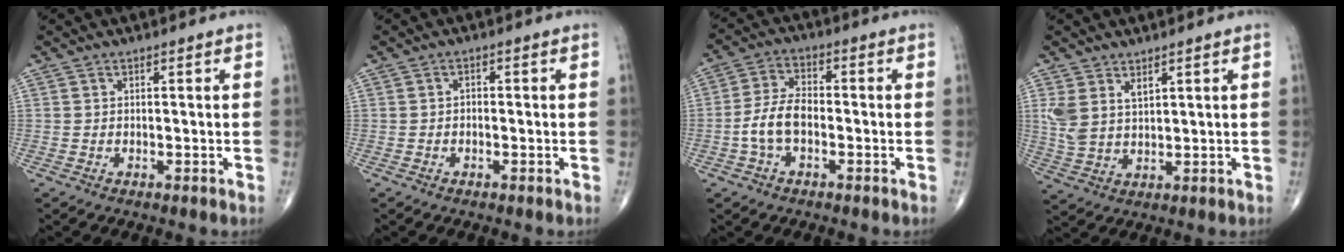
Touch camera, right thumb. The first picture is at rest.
{"total": 1.0, "force": [-0.2, 0.7, 0.7], "torque": [-0.006, 0.004, -0.007]}
{"total": 7.3, "force": [-1.8, 4.1, 5.8], "torque": [-0.117, 0.025, -0.041]}
{"total": 5.9, "force": [2.8, 3.3, 4.0], "torque": [-0.077, -0.010, 0.068]}